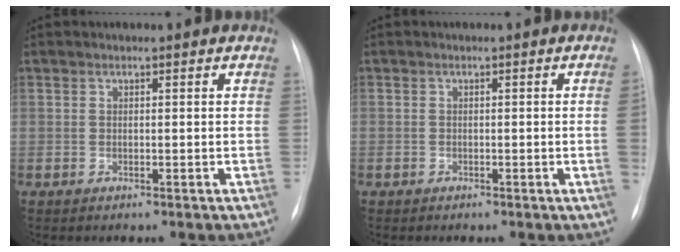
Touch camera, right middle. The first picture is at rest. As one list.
[{"total": 1.3, "force": [-0.3, -0.4, 1.2], "torque": [-0.015, 0.001, -0.005]}]